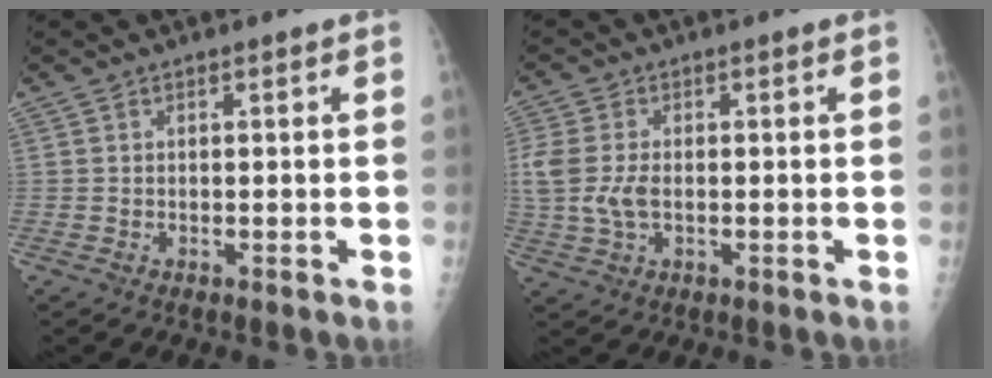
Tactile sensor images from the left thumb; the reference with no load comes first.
{"total": 7.1, "force": [-0.2, 4.5, 5.5], "torque": [-0.140, 0.000, -0.003]}